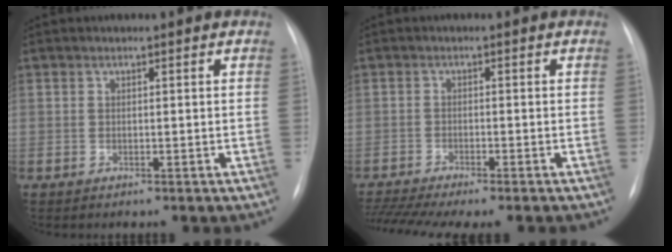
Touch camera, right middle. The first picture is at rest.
{"total": 10.3, "force": [-8.8, 0.6, 5.3], "torque": [-0.084, -0.002, -0.136]}